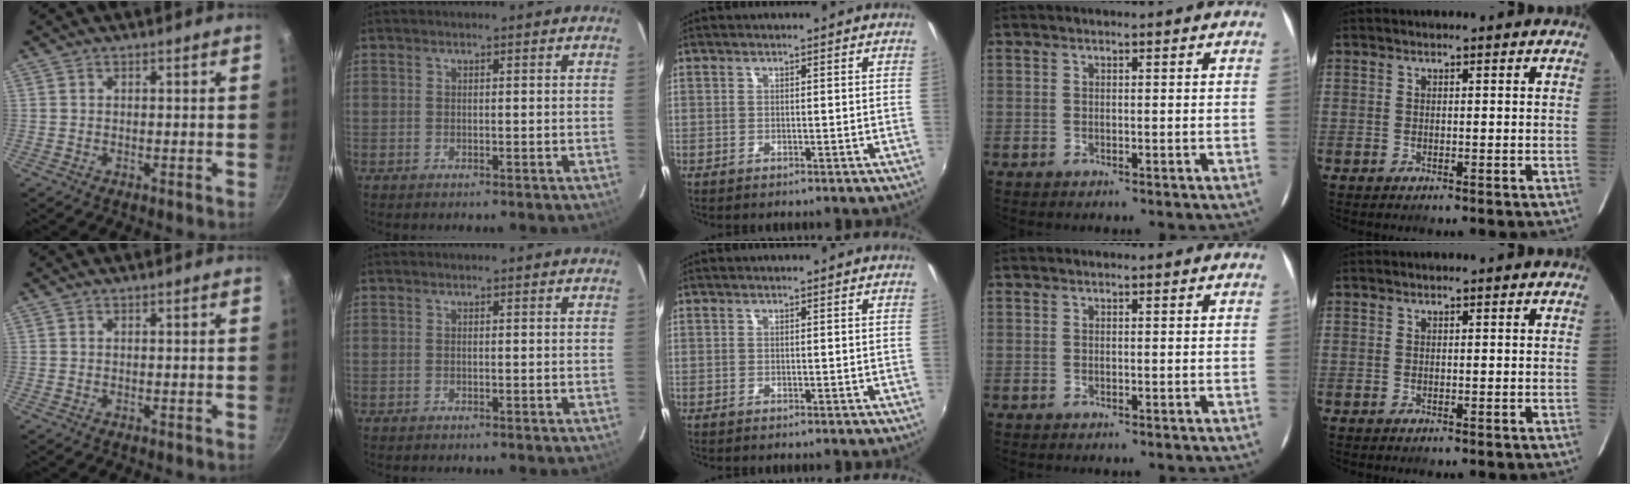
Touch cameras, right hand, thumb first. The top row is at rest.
{}